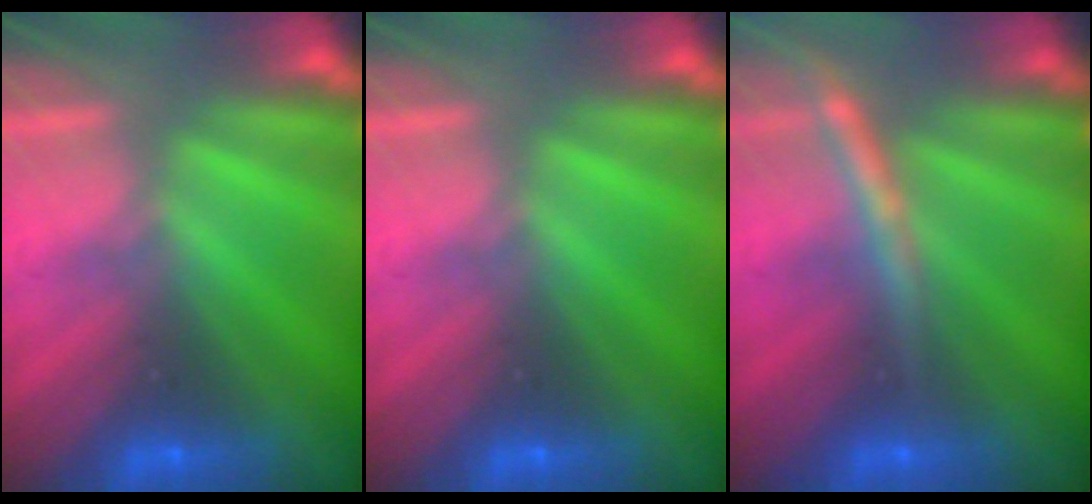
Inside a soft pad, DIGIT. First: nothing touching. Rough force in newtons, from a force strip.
{"total": 0.0}
{"total": 2.7}